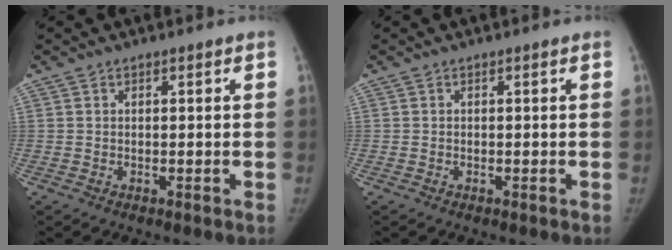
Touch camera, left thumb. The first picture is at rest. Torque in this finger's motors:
{"motor_torque": [-0.03, -0.02, 0.23, -0.11, 0.00]}